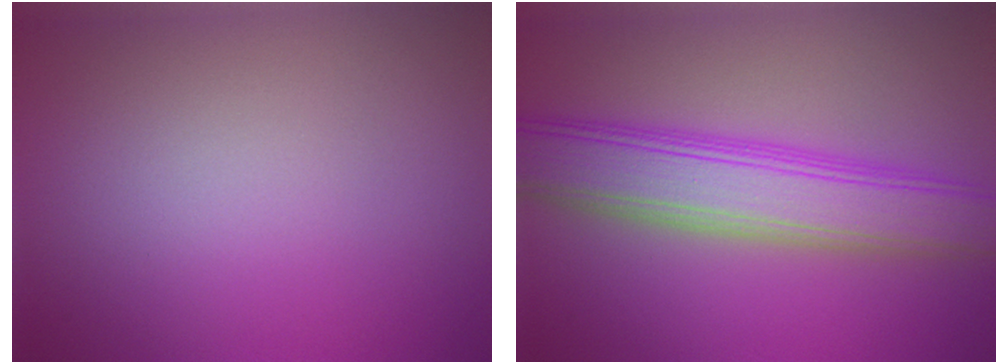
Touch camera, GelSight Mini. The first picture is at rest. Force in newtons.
{"total": 7.2, "press": 7.2, "slide": 0.2}